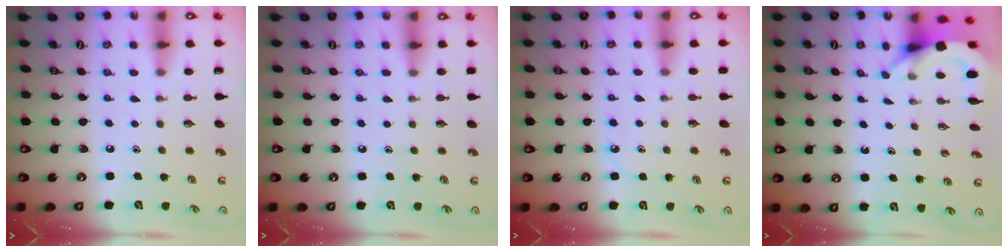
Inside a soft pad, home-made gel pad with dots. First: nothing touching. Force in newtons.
{"total": 2.9, "press": 2.9, "slide": 0.5}
{"total": 3.7, "press": 3.7, "slide": 0.6}
{"total": 3.8, "press": 3.8, "slide": 0.2}